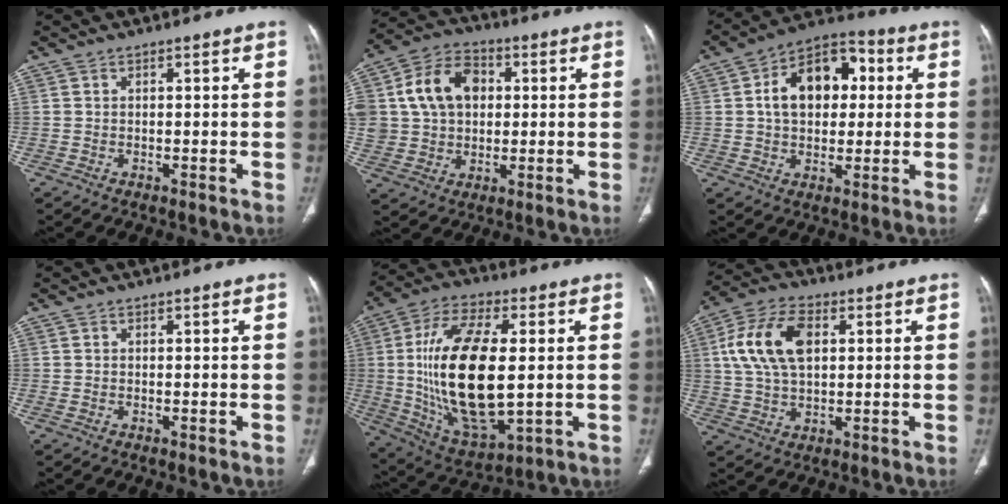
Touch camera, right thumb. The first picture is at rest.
{"total": 16.1, "force": [3.0, 12.4, 9.8], "torque": [-0.167, 0.018, 0.055]}
{"total": 15.0, "force": [2.6, 9.9, 10.9], "torque": [-0.140, 0.022, 0.031]}
{"total": 0.5, "force": [-0.1, 0.3, 0.4], "torque": [-0.011, -0.003, -0.001]}
{"total": 25.6, "force": [0.6, 12.4, 22.4], "torque": [-0.436, -0.003, 0.022]}
{"total": 13.4, "force": [3.0, 7.9, 10.3], "torque": [-0.201, 0.012, 0.055]}